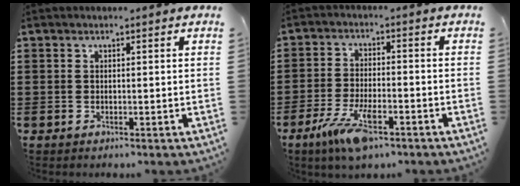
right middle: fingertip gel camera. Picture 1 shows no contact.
{"total": 7.9, "force": [-4.3, 2.5, 6.1], "torque": [-0.134, -0.009, -0.079]}